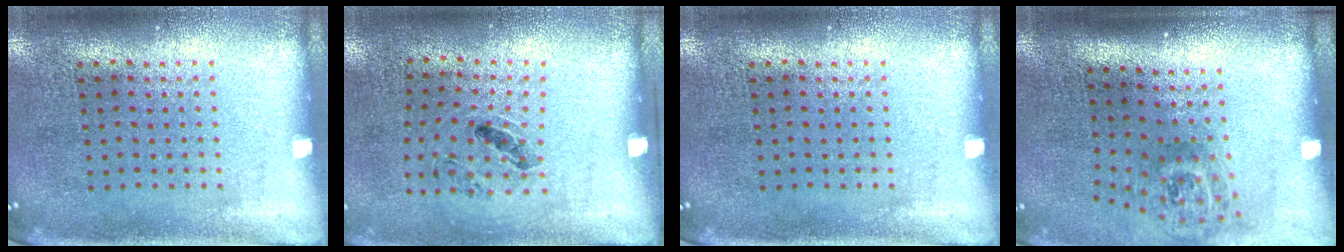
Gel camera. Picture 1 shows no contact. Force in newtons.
{"total": 1.1, "press": 0.7, "slide": 0.9}
{"total": 0.0}
{"total": 1.9, "press": 1.2, "slide": 1.4}